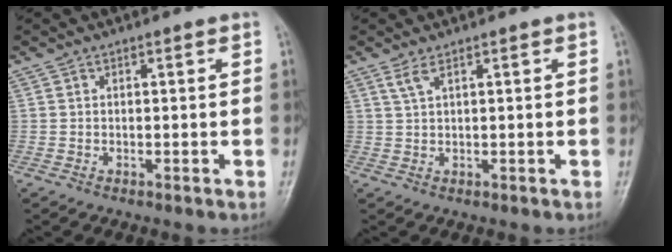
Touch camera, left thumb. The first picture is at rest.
{"total": 1.9, "force": [1.2, 0.3, 1.5], "torque": [-0.038, 0.004, 0.031]}